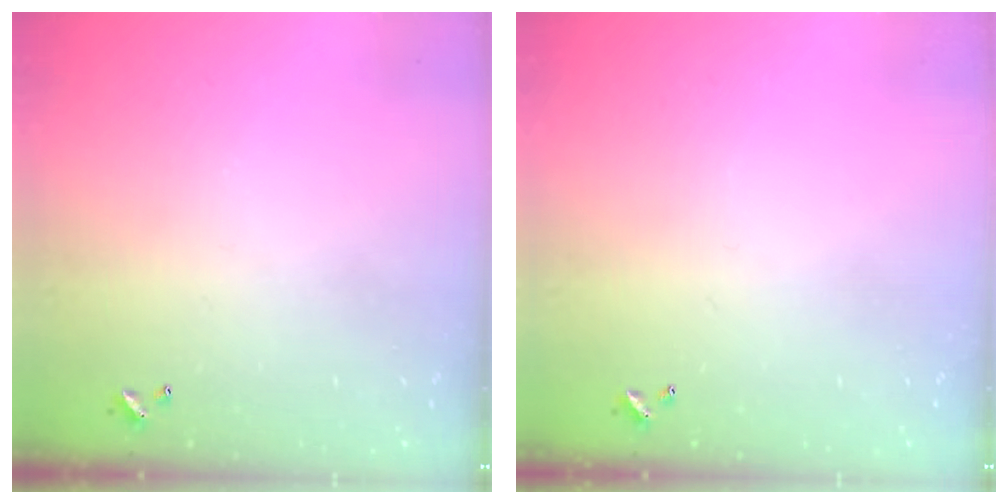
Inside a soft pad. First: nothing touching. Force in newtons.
{"total": 0.0}